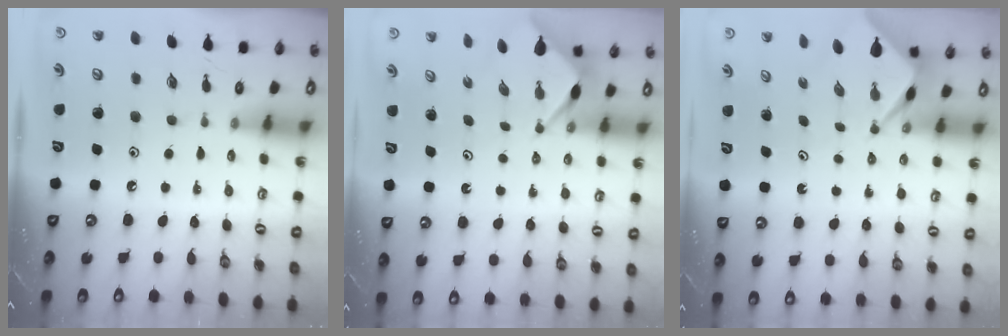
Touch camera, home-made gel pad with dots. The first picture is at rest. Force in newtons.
{"total": 2.9, "press": 2.9, "slide": 0.3}
{"total": 2.7, "press": 2.7, "slide": 0.2}